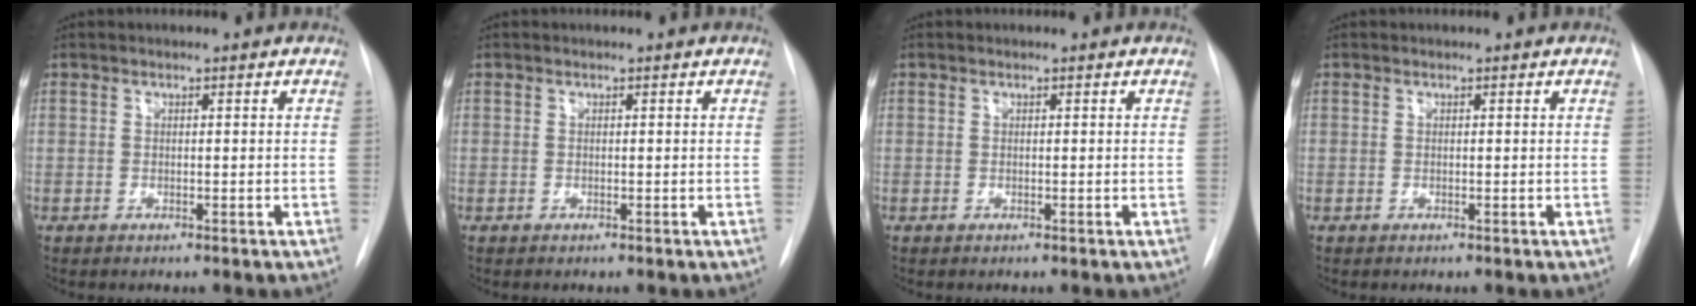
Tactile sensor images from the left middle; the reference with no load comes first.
{"total": 0.0}
{"total": 0.0}
{"total": 0.0}